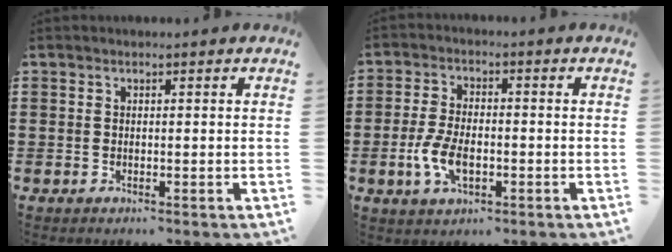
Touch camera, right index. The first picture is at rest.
{"total": 5.8, "force": [-1.6, 2.9, 4.8], "torque": [-0.111, -0.005, -0.032]}